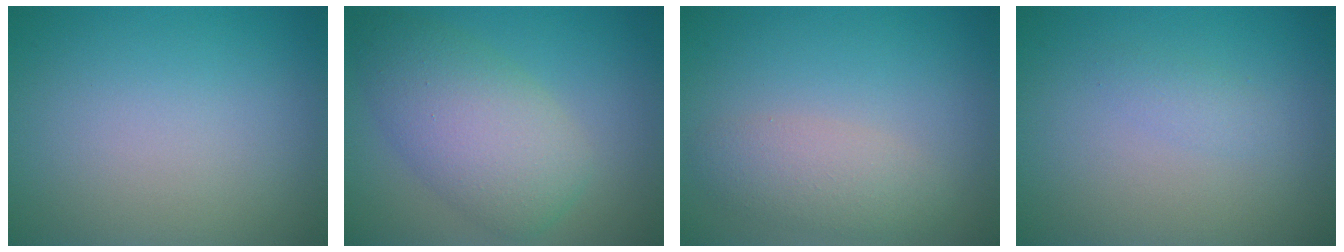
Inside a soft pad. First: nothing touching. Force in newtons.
{"total": 6.5, "press": 6.5, "slide": 0.1}
{"total": 3.0, "press": 3.0, "slide": 0.1}
{"total": 1.0, "press": 1.0, "slide": 0.0}